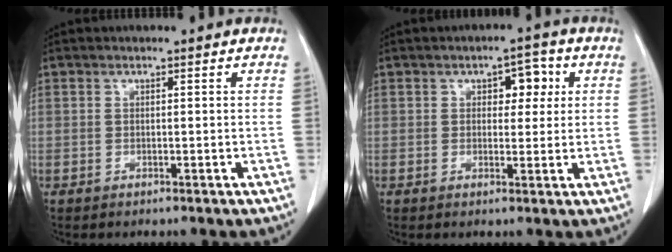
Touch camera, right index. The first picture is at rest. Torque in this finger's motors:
{"motor_torque": [0.08, 0.10, 0.05, 0.03]}